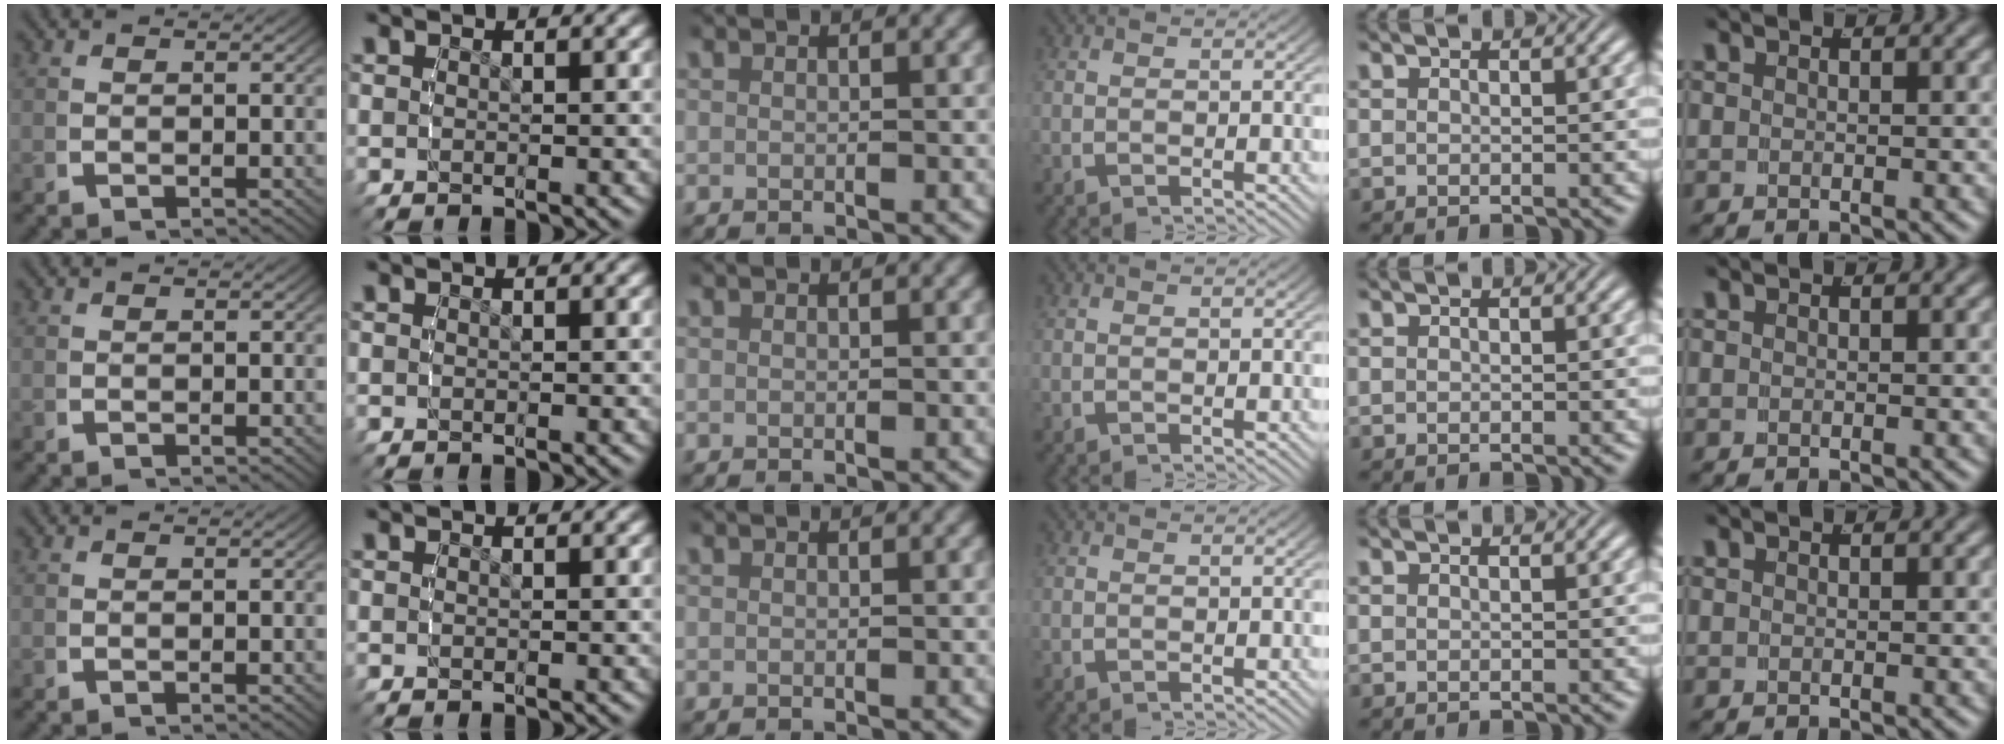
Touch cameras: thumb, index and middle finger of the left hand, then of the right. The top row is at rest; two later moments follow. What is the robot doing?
{"motion": "reach", "object": "jacket"}